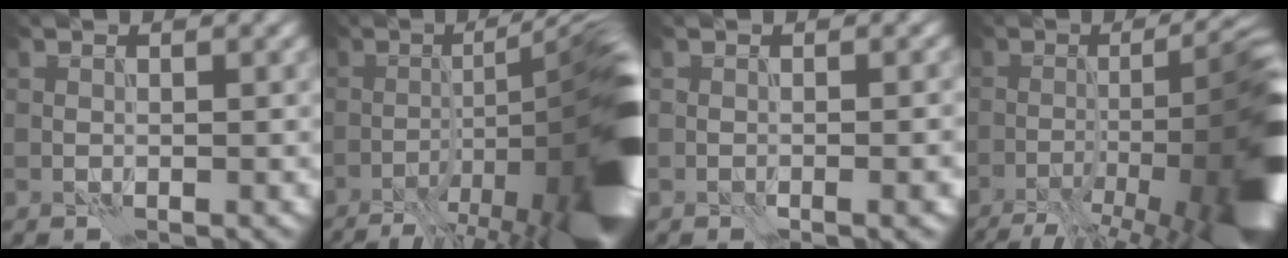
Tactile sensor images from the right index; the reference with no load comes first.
{"total": 17.3, "force": [-7.0, 4.1, 15.3], "torque": [-0.183, -0.001, -0.102]}
{"total": 1.5, "force": [-0.7, 0.1, 1.4], "torque": [-0.016, -0.002, -0.010]}
{"total": 16.0, "force": [-6.7, 4.7, 13.7], "torque": [-0.148, 0.006, -0.094]}